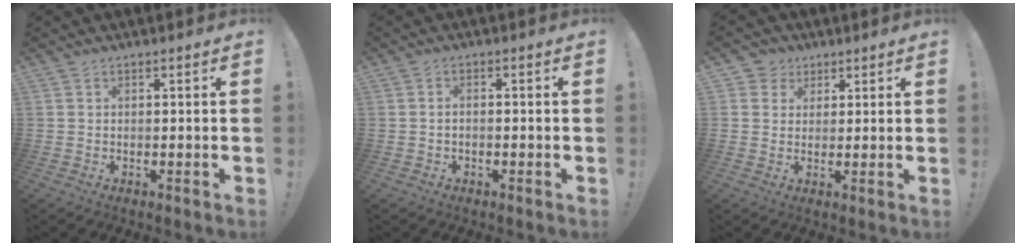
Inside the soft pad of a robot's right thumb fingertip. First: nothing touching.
{"total": 1.2, "force": [-0.8, 0.5, 0.7], "torque": [-0.017, 0.006, -0.014]}
{"total": 4.5, "force": [1.9, 4.0, 0.5], "torque": [-0.017, -0.007, 0.037]}